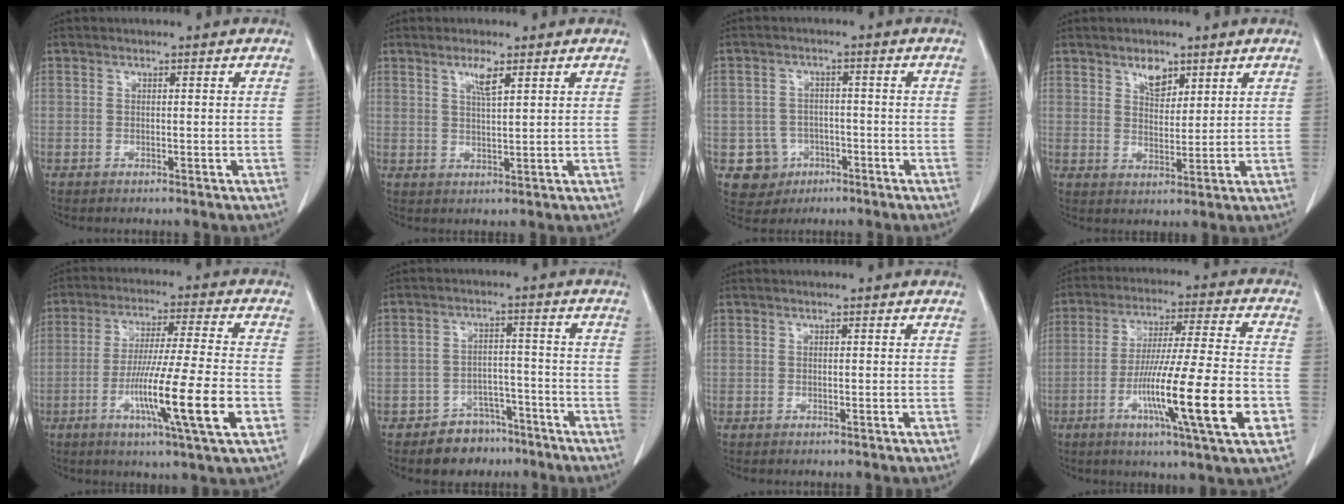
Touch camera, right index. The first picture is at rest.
{"total": 3.0, "force": [1.8, 0.2, 2.5], "torque": [-0.052, -0.003, 0.034]}
{"total": 5.6, "force": [-2.1, 5.1, 0.5], "torque": [-0.006, 0.011, -0.028]}
{"total": 4.0, "force": [2.7, 2.1, 2.1], "torque": [-0.037, -0.002, 0.050]}
{"total": 14.9, "force": [-4.9, -0.4, 14.1], "torque": [-0.253, -0.020, -0.085]}
{"total": 6.1, "force": [-4.5, 3.9, 0.9], "torque": [-0.005, 0.014, -0.069]}
{"total": 0.0}
{"total": 18.2, "force": [-6.0, 0.1, 17.2], "torque": [-0.279, -0.017, -0.099]}